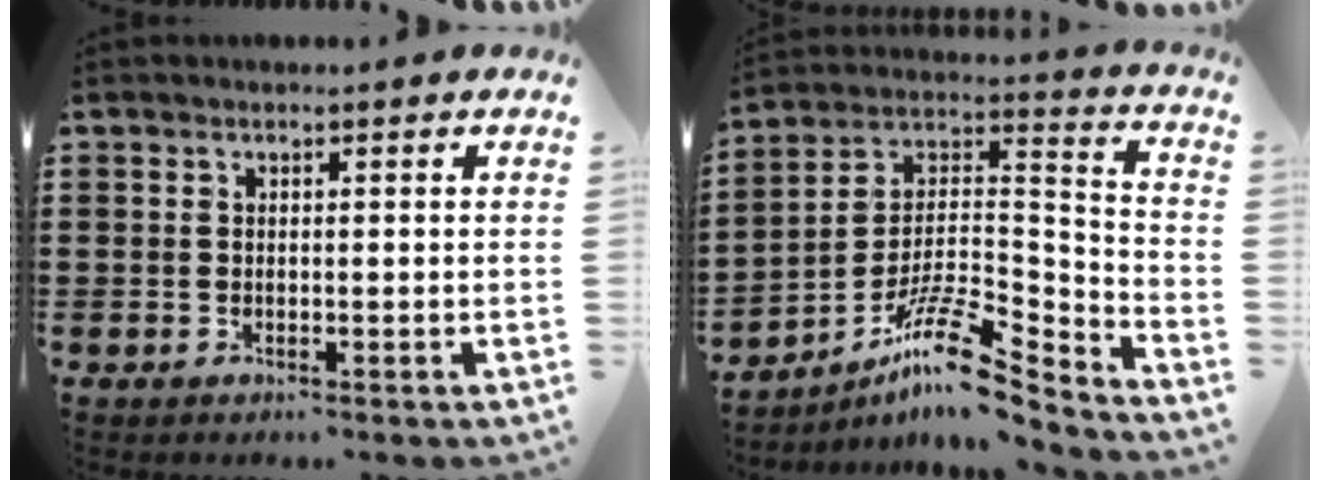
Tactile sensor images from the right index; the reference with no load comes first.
{"total": 12.4, "force": [-9.0, 2.7, 8.1], "torque": [-0.154, 0.015, -0.174]}